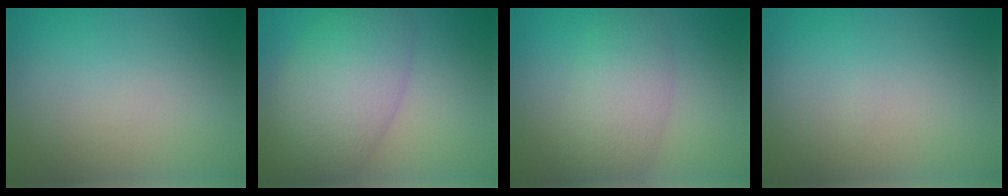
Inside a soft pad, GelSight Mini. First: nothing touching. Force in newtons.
{"total": 8.5, "press": 8.5, "slide": 0.5}
{"total": 5.2, "press": 5.2, "slide": 0.4}
{"total": 0.0}